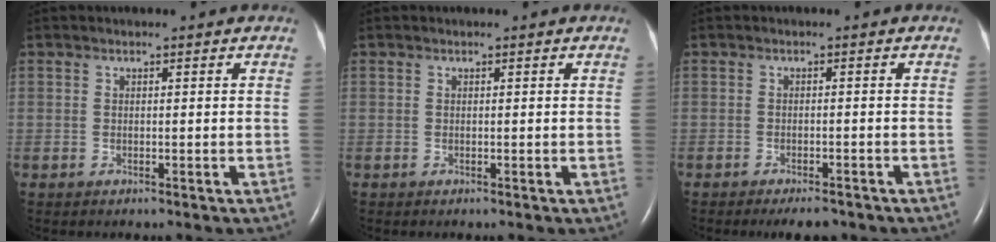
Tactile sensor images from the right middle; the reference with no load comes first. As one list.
[{"total": 0.0}, {"total": 3.6, "force": [-2.9, 1.1, 1.8], "torque": [-0.024, -0.004, -0.039]}]